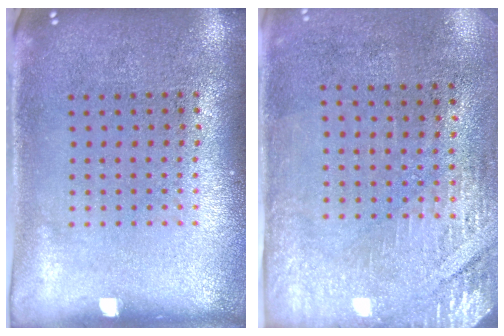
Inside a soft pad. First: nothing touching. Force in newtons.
{"total": 2.9, "press": 2.5, "slide": 1.4}